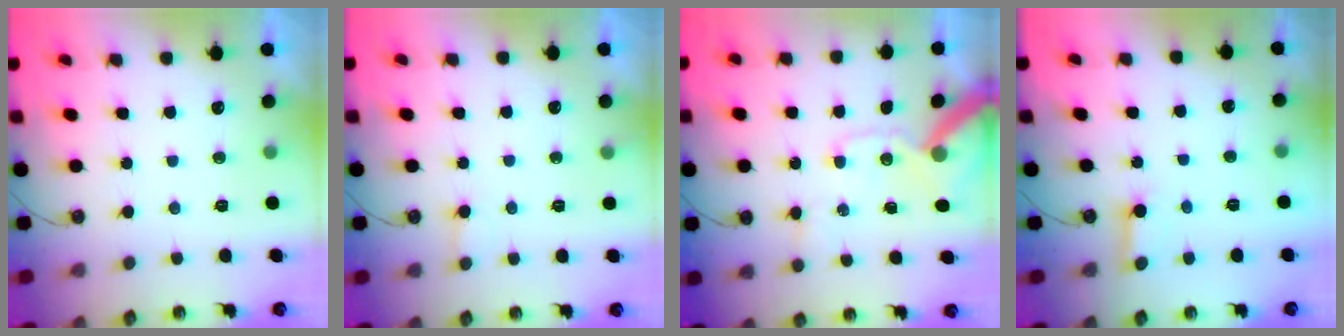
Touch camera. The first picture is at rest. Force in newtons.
{"total": 5.2, "press": 5.2, "slide": 0.4}
{"total": 13.3, "press": 13.2, "slide": 2.0}
{"total": 2.5, "press": 2.5, "slide": 0.2}